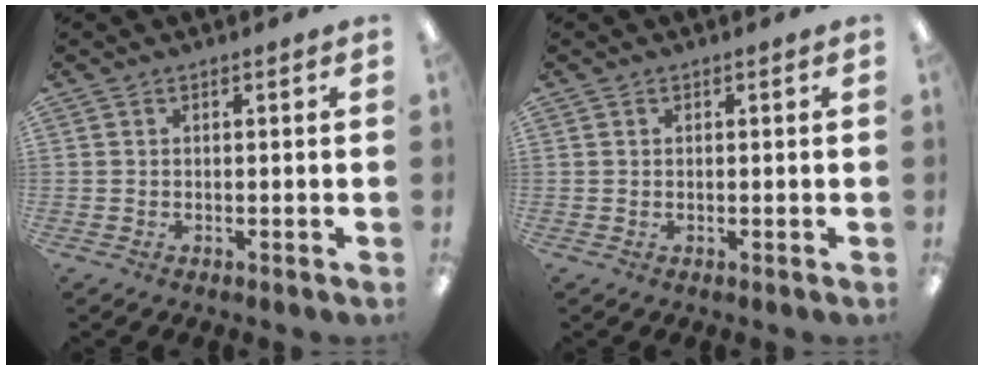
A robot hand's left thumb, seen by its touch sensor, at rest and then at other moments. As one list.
[{"total": 0.0}]